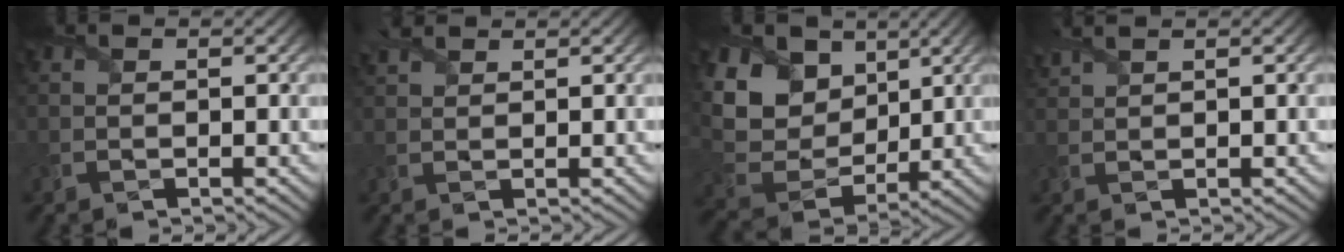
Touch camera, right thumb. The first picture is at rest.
{"total": 2.8, "force": [2.4, 0.8, 1.3], "torque": [-0.037, 0.015, 0.045]}
{"total": 13.7, "force": [5.7, 10.2, 7.1], "torque": [-0.230, 0.045, 0.117]}
{"total": 2.4, "force": [2.2, -0.1, 1.0], "torque": [-0.030, 0.013, 0.045]}